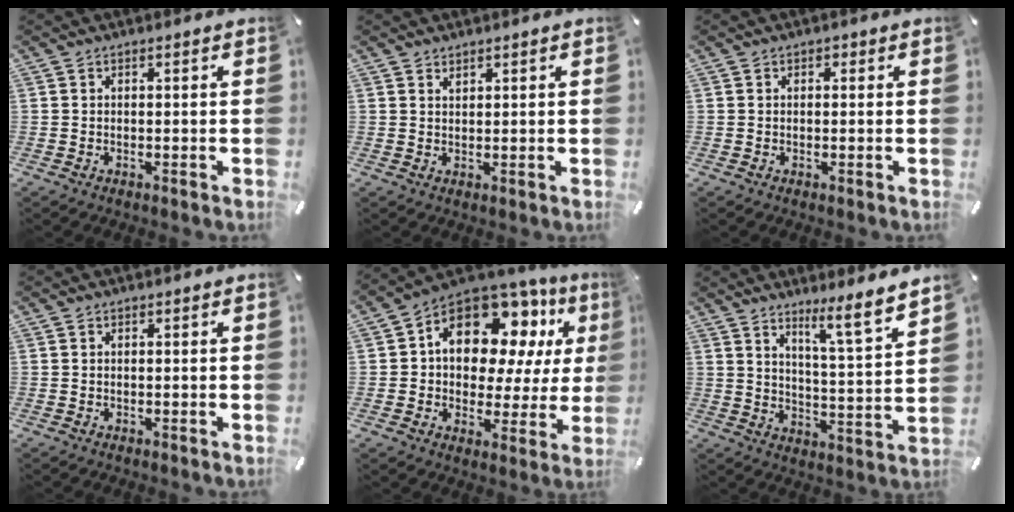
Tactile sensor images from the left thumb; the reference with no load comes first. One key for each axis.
{"total": 1.3, "fx": 1.2, "fy": 0.6, "fz": 0.1, "tx": -0.003, "ty": -0.003, "tz": 0.024}
{"total": 0.7, "fx": 0.1, "fy": 0.7, "fz": 0.1, "tx": -0.001, "ty": 0.006, "tz": 0.000}
{"total": 0.0}
{"total": 15.3, "fx": 7.4, "fy": 10.1, "fz": 8.8, "tx": -0.146, "ty": -0.050, "tz": 0.134}
{"total": 9.7, "fx": 7.9, "fy": 0.8, "fz": 5.7, "tx": -0.077, "ty": -0.064, "tz": 0.130}